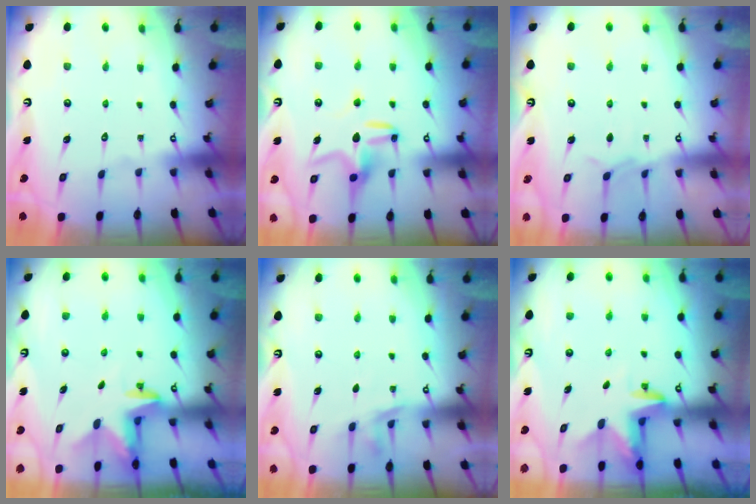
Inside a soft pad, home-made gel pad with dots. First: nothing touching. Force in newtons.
{"total": 10.6, "press": 10.6, "slide": 0.4}
{"total": 4.7, "press": 4.7, "slide": 0.7}
{"total": 2.4, "press": 2.4, "slide": 0.4}
{"total": 5.9, "press": 5.4, "slide": 2.4}
{"total": 3.2, "press": 3.2, "slide": 0.1}